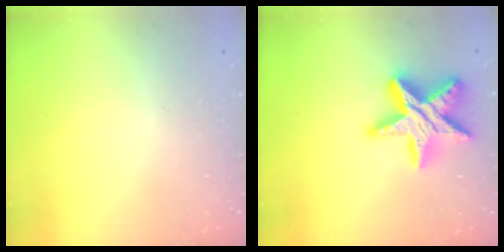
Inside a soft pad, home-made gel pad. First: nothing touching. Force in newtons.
{"total": 17.3, "press": 17.3, "slide": 1.2}